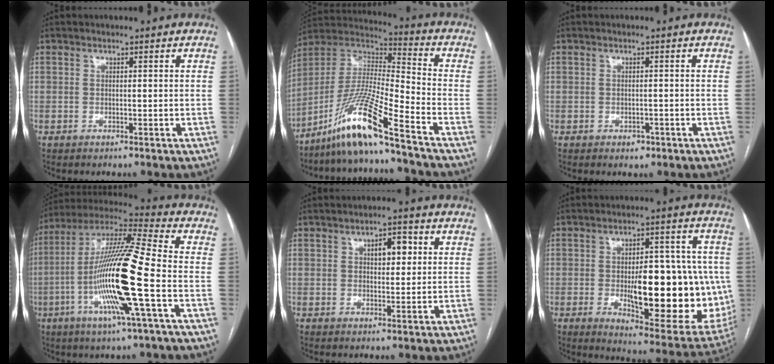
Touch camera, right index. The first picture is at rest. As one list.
[{"total": 14.3, "force": [-10.1, -1.0, 10.0], "torque": [-0.205, -0.008, -0.193]}, {"total": 1.5, "force": [-0.8, 1.1, 0.7], "torque": [-0.007, 0.003, -0.006]}, {"total": 19.1, "force": [-4.7, 0.1, 18.5], "torque": [-0.371, -0.010, -0.098]}, {"total": 4.3, "force": [1.3, 2.0, 3.6], "torque": [-0.054, 0.011, 0.020]}, {"total": 21.6, "force": [-2.3, 7.6, 20.0], "torque": [-0.229, 0.009, -0.008]}]